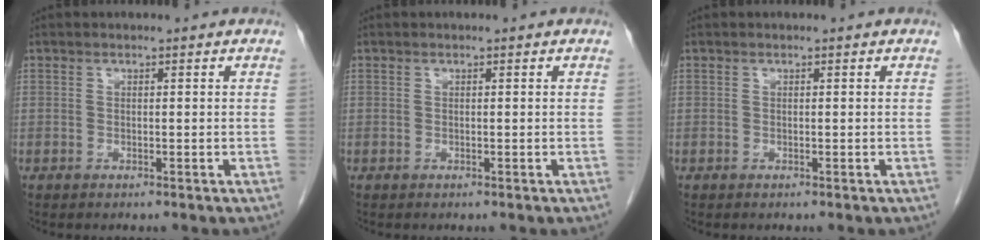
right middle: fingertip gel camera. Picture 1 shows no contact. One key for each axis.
{"total": 0.0}
{"total": 0.0}